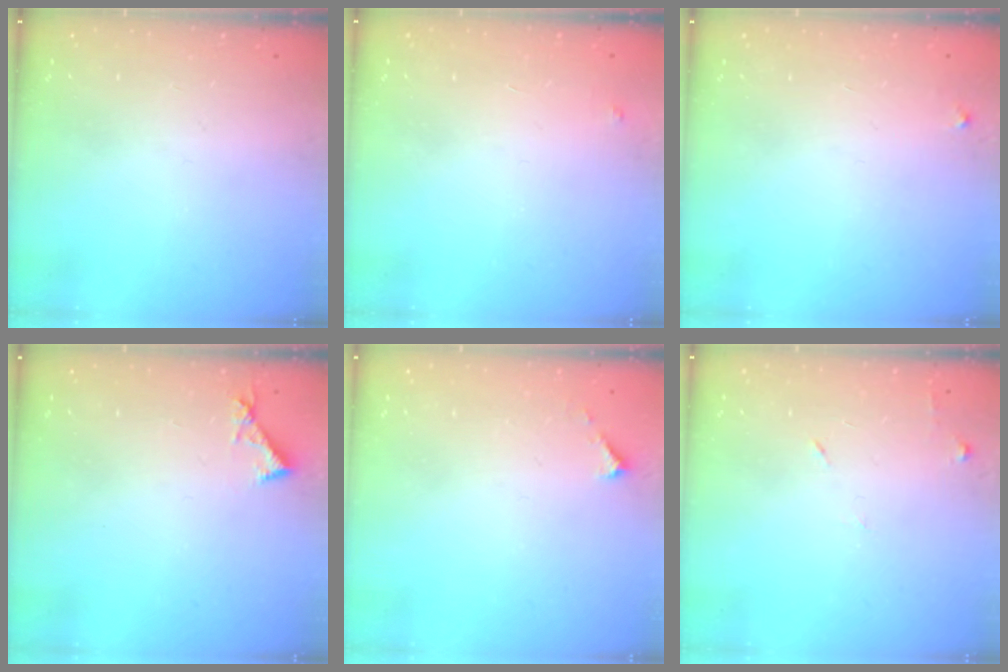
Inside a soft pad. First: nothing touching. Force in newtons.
{"total": 4.0, "press": 4.0, "slide": 0.2}
{"total": 2.3, "press": 2.3, "slide": 0.2}
{"total": 4.2, "press": 4.2, "slide": 0.4}
{"total": 2.1, "press": 2.1, "slide": 0.2}
{"total": 6.3, "press": 6.2, "slide": 0.7}